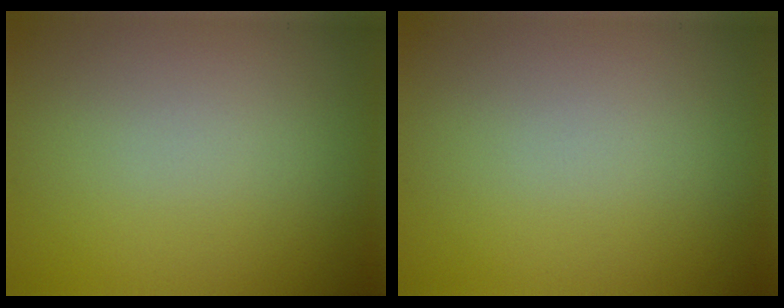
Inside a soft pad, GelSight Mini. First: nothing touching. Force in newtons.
{"total": 0.0}